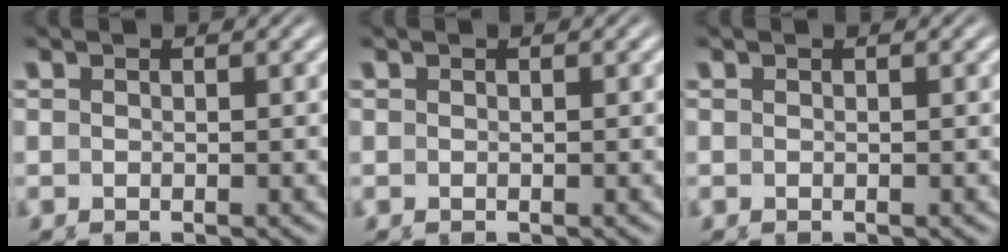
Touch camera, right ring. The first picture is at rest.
{"total": 0.0}
{"total": 0.0}